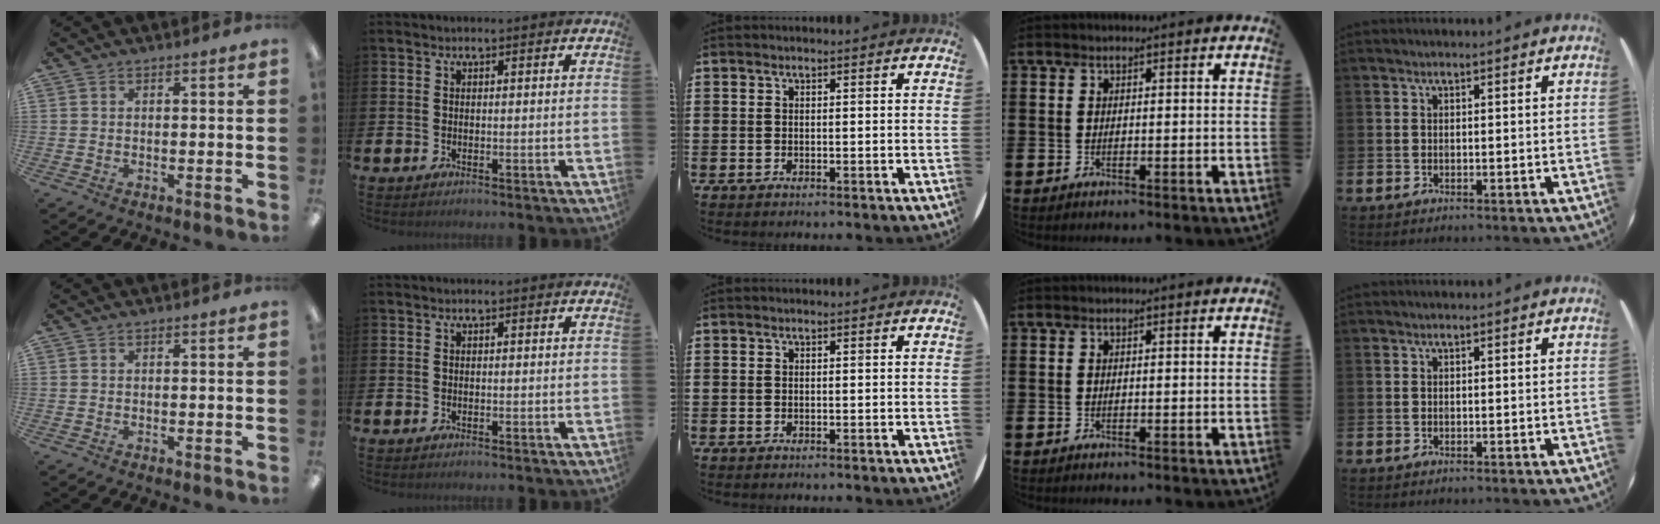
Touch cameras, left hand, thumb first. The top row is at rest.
{}